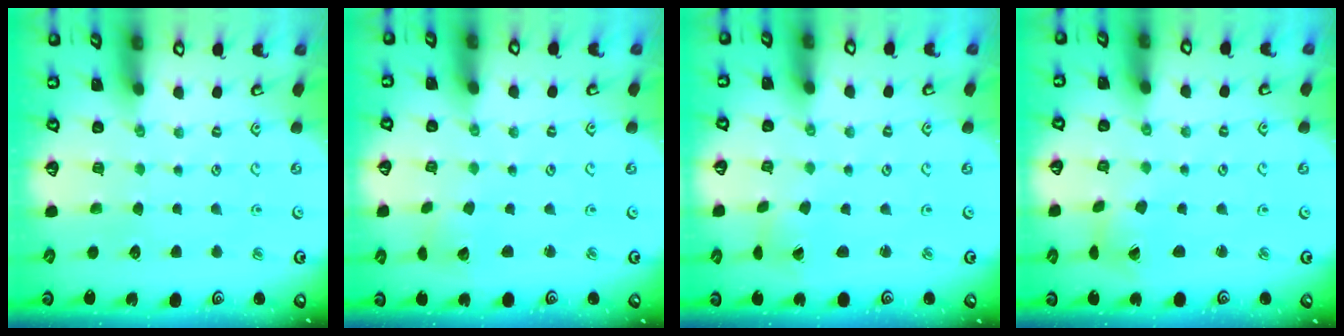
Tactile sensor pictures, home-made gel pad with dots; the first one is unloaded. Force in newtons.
{"total": 2.0, "press": 2.0, "slide": 0.2}
{"total": 1.5, "press": 1.5, "slide": 0.1}
{"total": 2.4, "press": 2.4, "slide": 0.3}